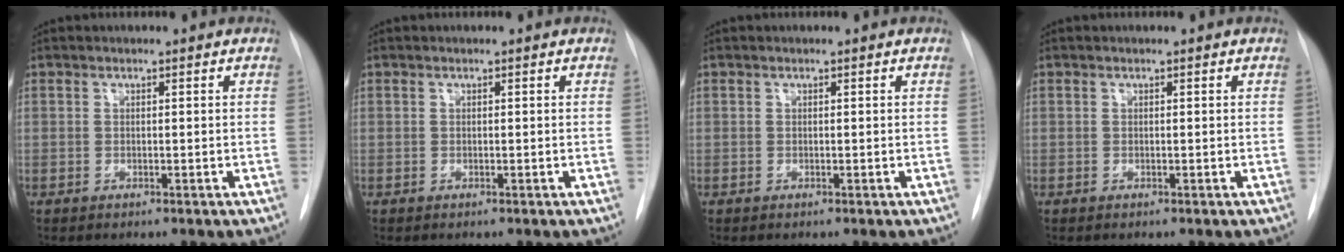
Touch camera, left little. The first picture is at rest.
{"total": 0.0}
{"total": 0.0}
{"total": 0.0}